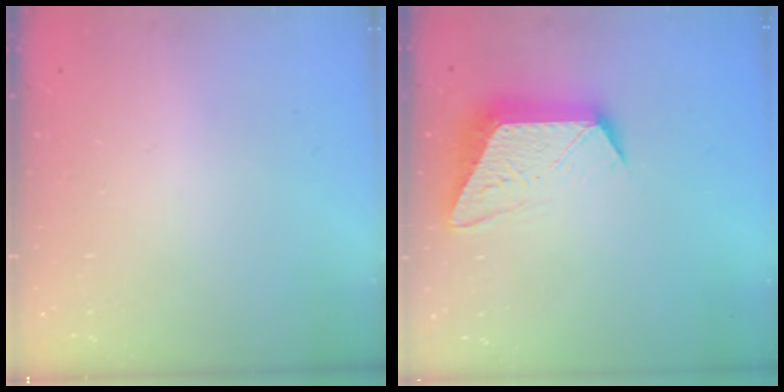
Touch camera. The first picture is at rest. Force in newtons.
{"total": 12.7, "press": 12.7, "slide": 1.0}